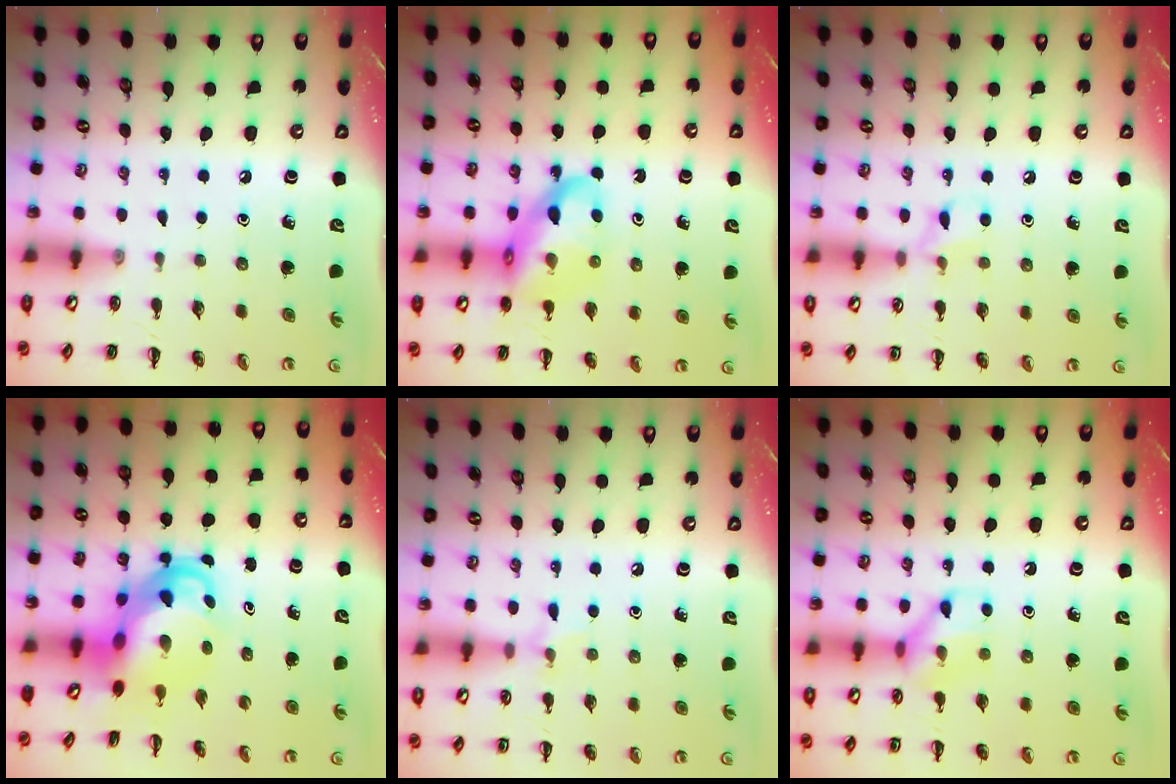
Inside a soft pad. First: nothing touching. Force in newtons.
{"total": 15.1, "press": 14.6, "slide": 3.9}
{"total": 6.0, "press": 5.7, "slide": 1.6}
{"total": 5.7, "press": 5.4, "slide": 1.8}
{"total": 5.8, "press": 5.5, "slide": 1.9}
{"total": 9.1, "press": 9.1, "slide": 0.4}